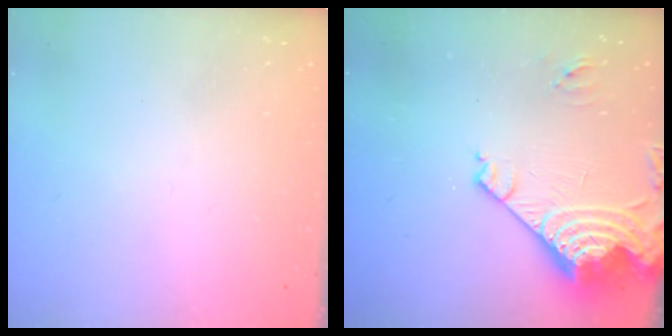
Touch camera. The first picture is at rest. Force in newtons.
{"total": 15.2, "press": 15.0, "slide": 1.8}